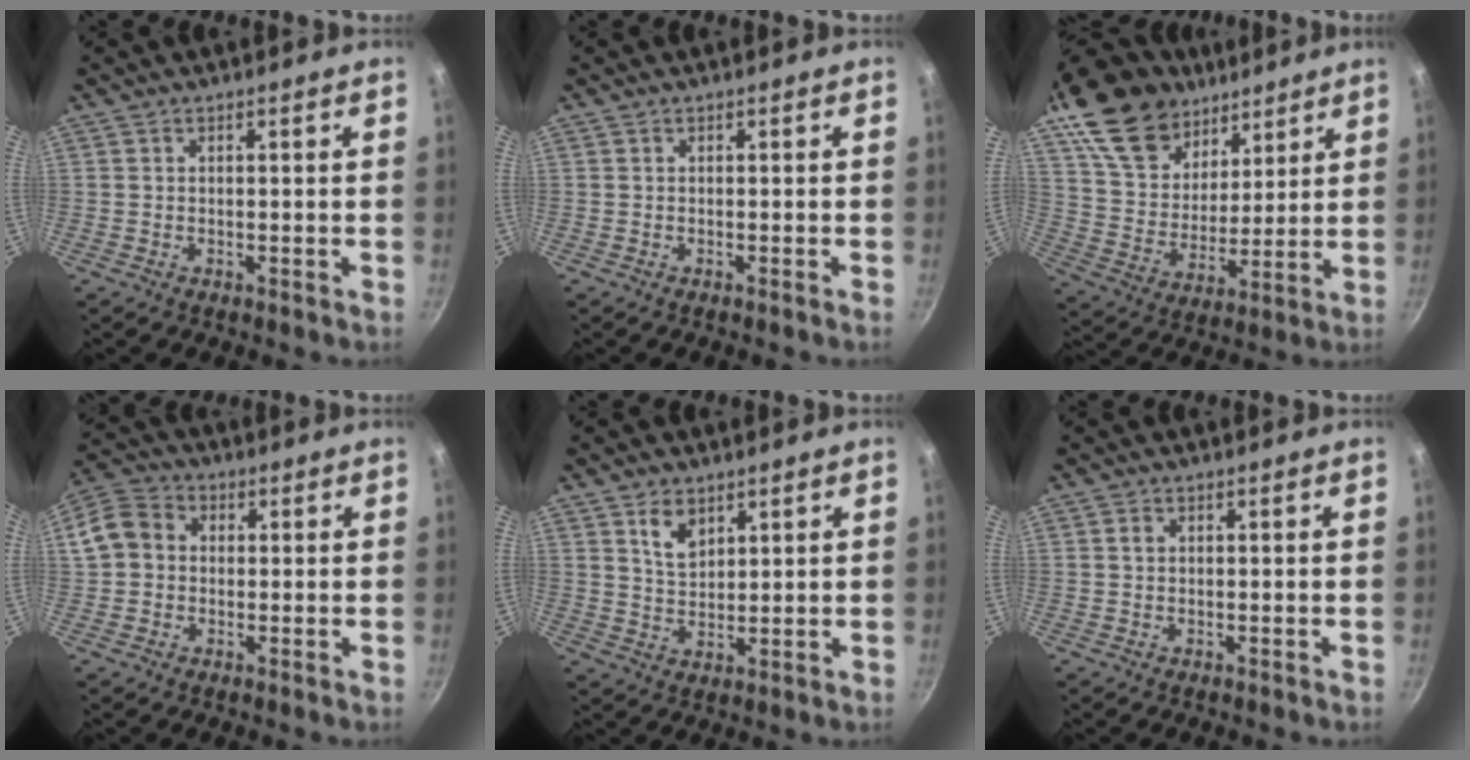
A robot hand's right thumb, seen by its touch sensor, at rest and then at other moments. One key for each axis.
{"total": 0.0}
{"total": 21.0, "fx": 13.5, "fy": 13.1, "fz": 9.2, "tx": -0.138, "ty": -0.048, "tz": 0.258}
{"total": 4.7, "fx": 0.6, "fy": 4.3, "fz": 1.8, "tx": -0.010, "ty": 0.008, "tz": -0.001}
{"total": 5.4, "fx": 2.9, "fy": 3.3, "fz": 3.1, "tx": -0.044, "ty": -0.020, "tz": 0.059}
{"total": 1.1, "fx": 0.2, "fy": 0.9, "fz": 0.6, "tx": -0.009, "ty": 0.006, "tz": 0.004}